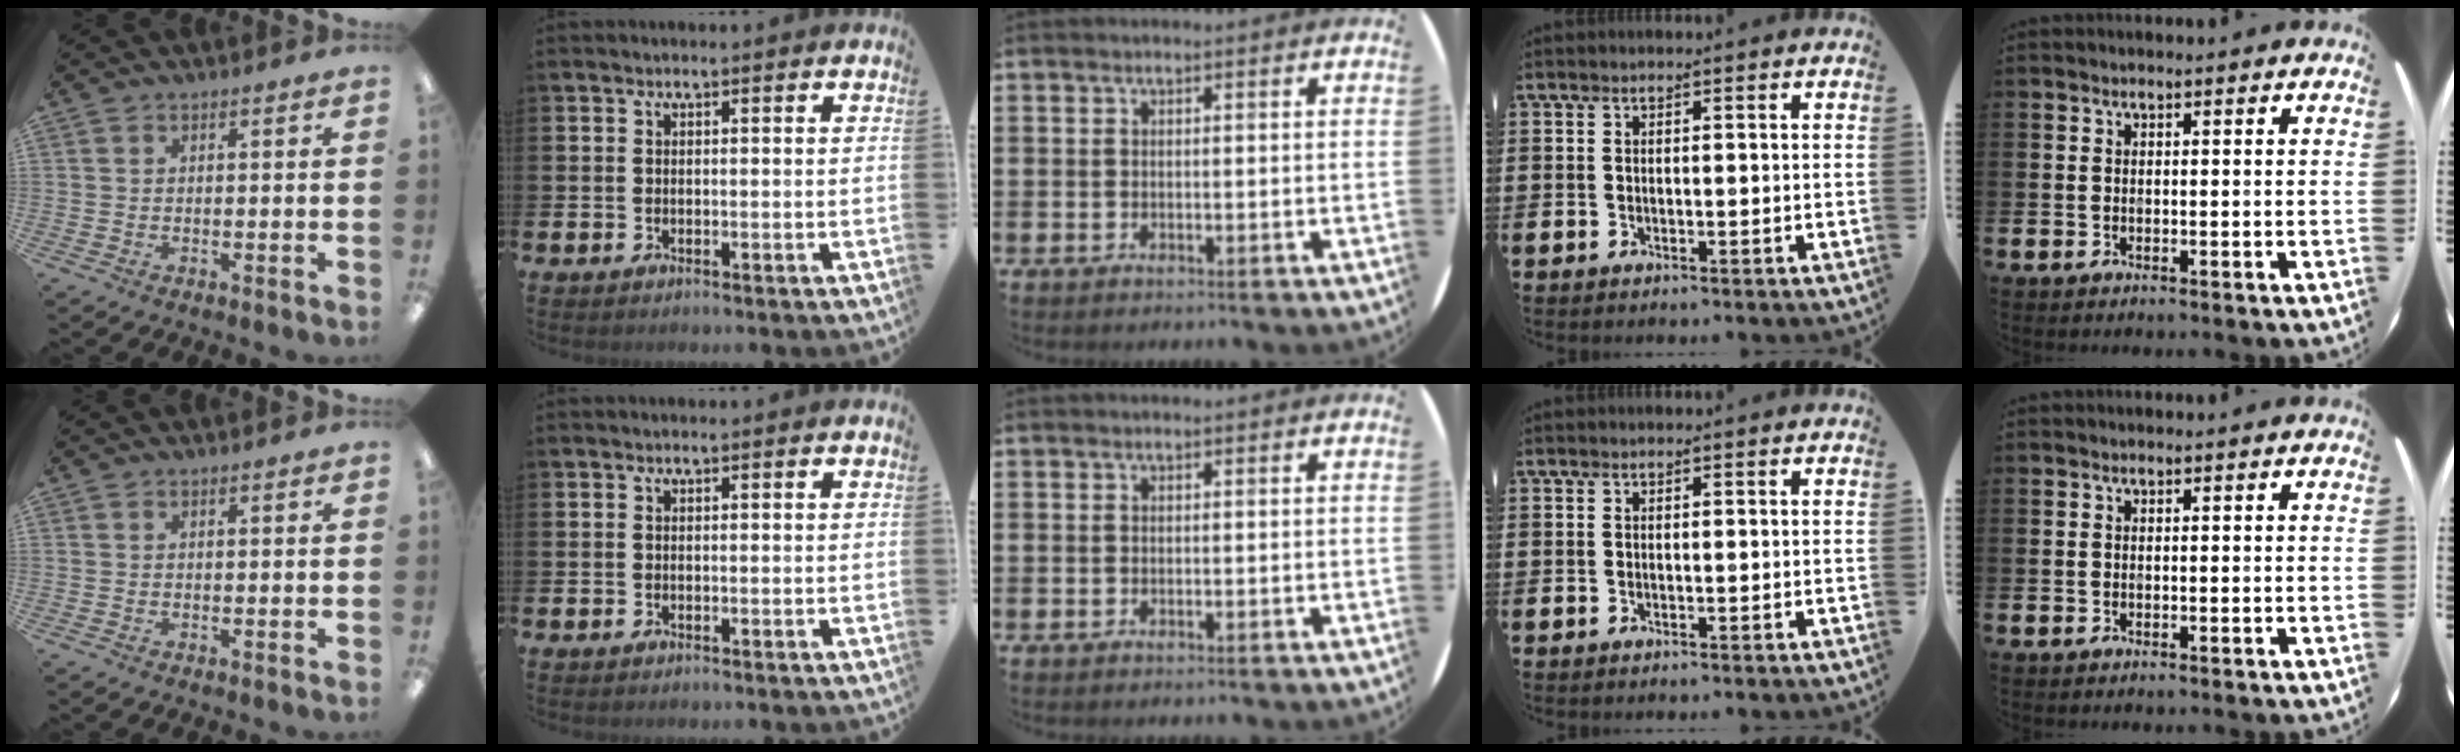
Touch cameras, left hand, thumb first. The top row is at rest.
{}